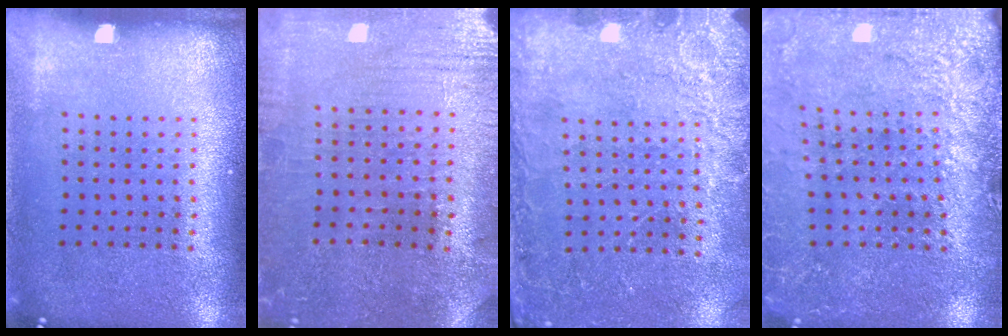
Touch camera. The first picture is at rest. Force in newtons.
{"total": 0.6, "press": 0.5, "slide": 0.3}
{"total": 2.5, "press": 2.5, "slide": 0.5}
{"total": 2.9, "press": 2.9, "slide": 0.3}